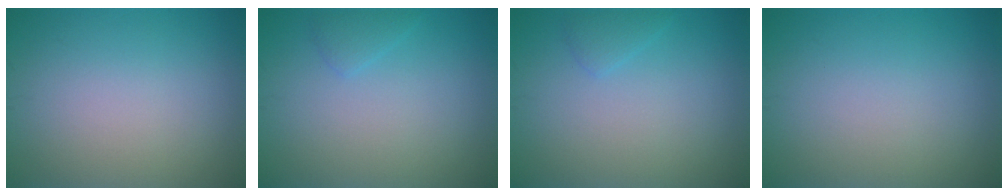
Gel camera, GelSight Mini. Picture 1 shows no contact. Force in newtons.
{"total": 1.0, "press": 1.0, "slide": 0.1}
{"total": 1.0, "press": 1.0, "slide": 0.1}
{"total": 0.0}